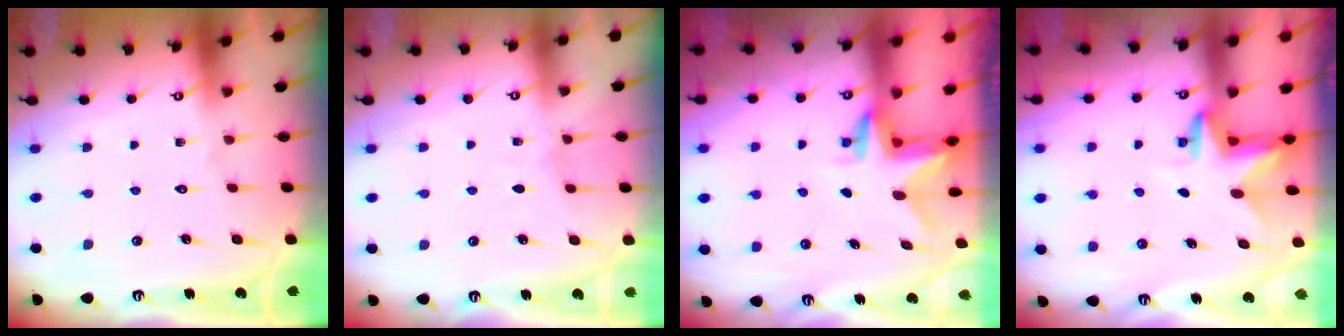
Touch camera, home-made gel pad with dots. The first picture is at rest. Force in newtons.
{"total": 2.1, "press": 2.1, "slide": 0.3}
{"total": 2.9, "press": 2.9, "slide": 0.3}
{"total": 3.2, "press": 3.2, "slide": 0.1}